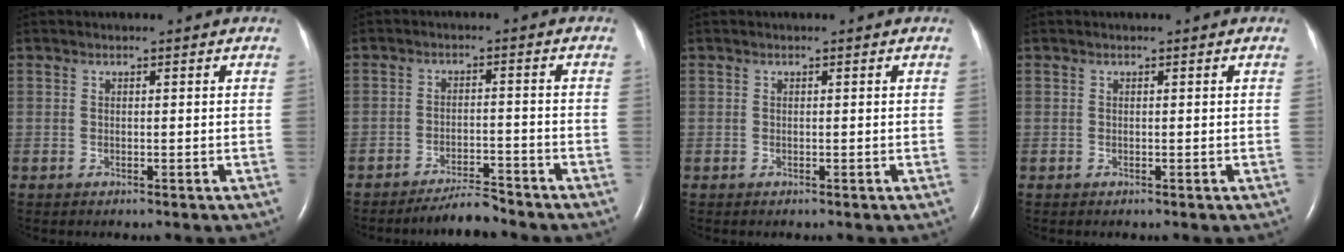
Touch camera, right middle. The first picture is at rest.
{"total": 4.3, "force": [-4.1, 0.1, 1.2], "torque": [-0.024, -0.015, -0.072]}
{"total": 0.0}
{"total": 0.0}